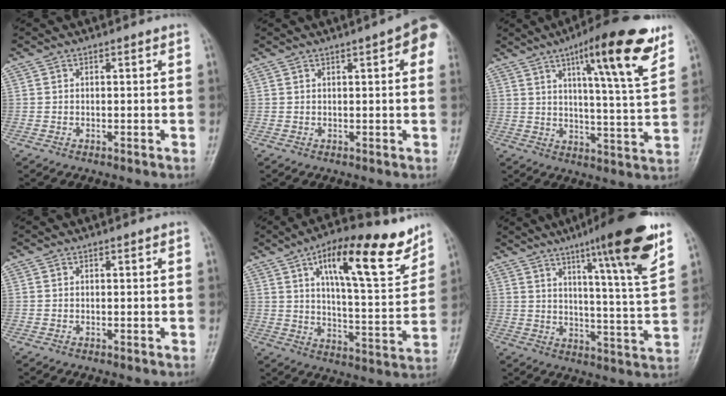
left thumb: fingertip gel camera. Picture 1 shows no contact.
{"total": 7.7, "force": [3.2, 2.1, 6.7], "torque": [-0.068, 0.004, 0.030]}
{"total": 17.4, "force": [9.8, 2.7, 14.1], "torque": [-0.191, -0.044, 0.144]}
{"total": 0.0}
{"total": 18.6, "force": [10.5, 5.8, 14.2], "torque": [-0.183, -0.045, 0.165]}
{"total": 18.1, "force": [10.7, 1.3, 14.5], "torque": [-0.196, -0.051, 0.155]}